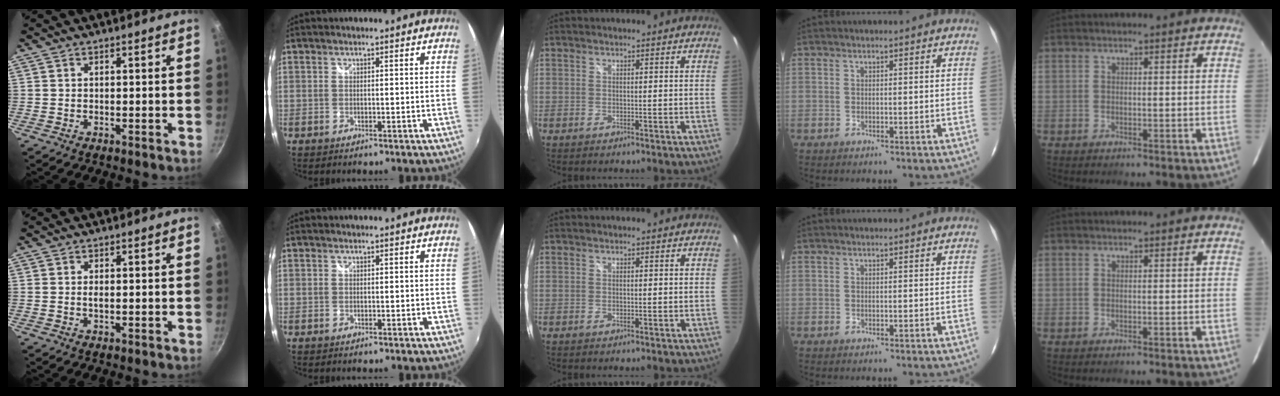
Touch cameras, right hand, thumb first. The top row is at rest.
{"thumb": {"total": 0.9, "force": [-0.1, 0.3, 0.9], "torque": [-0.019, 0.000, -0.002]}}